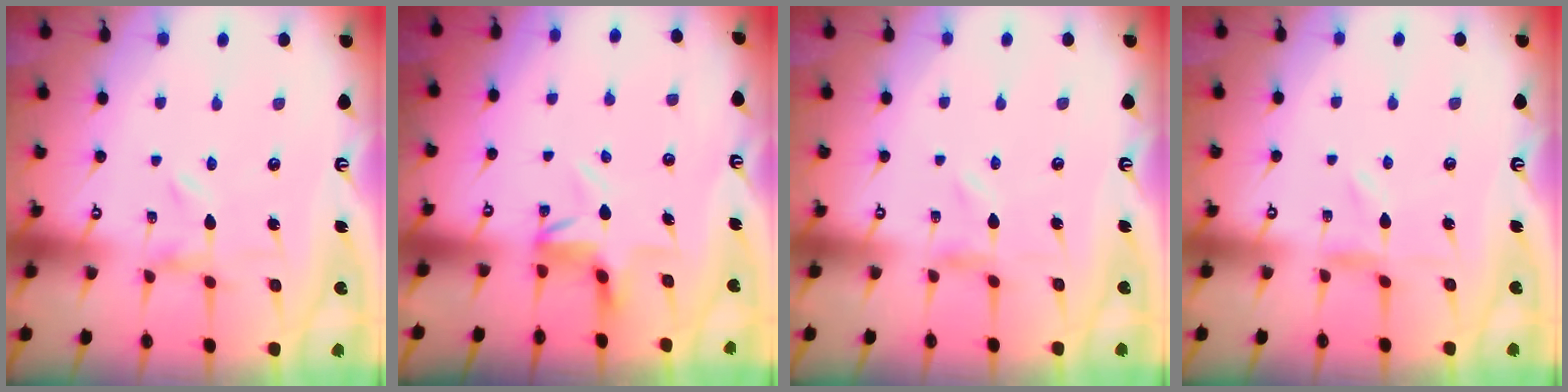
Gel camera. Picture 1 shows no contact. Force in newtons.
{"total": 3.8, "press": 3.8, "slide": 0.4}
{"total": 0.0}
{"total": 0.5, "press": 0.5, "slide": 0.2}